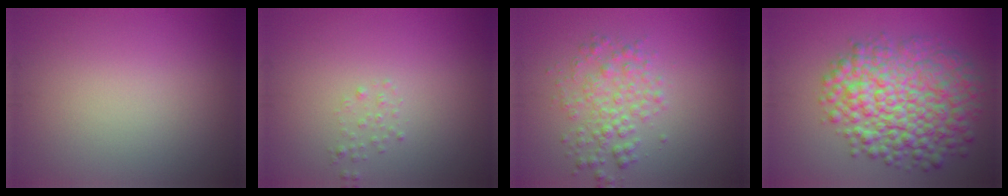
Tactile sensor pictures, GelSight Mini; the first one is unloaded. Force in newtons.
{"total": 0.8, "press": 0.8, "slide": 0.1}
{"total": 3.2, "press": 3.2, "slide": 0.0}
{"total": 9.7, "press": 9.7, "slide": 0.2}